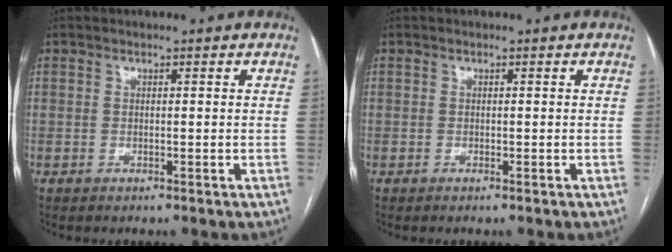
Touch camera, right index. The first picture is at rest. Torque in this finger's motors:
{"motor_torque": [-0.01, -0.01, -0.02, 0.01]}